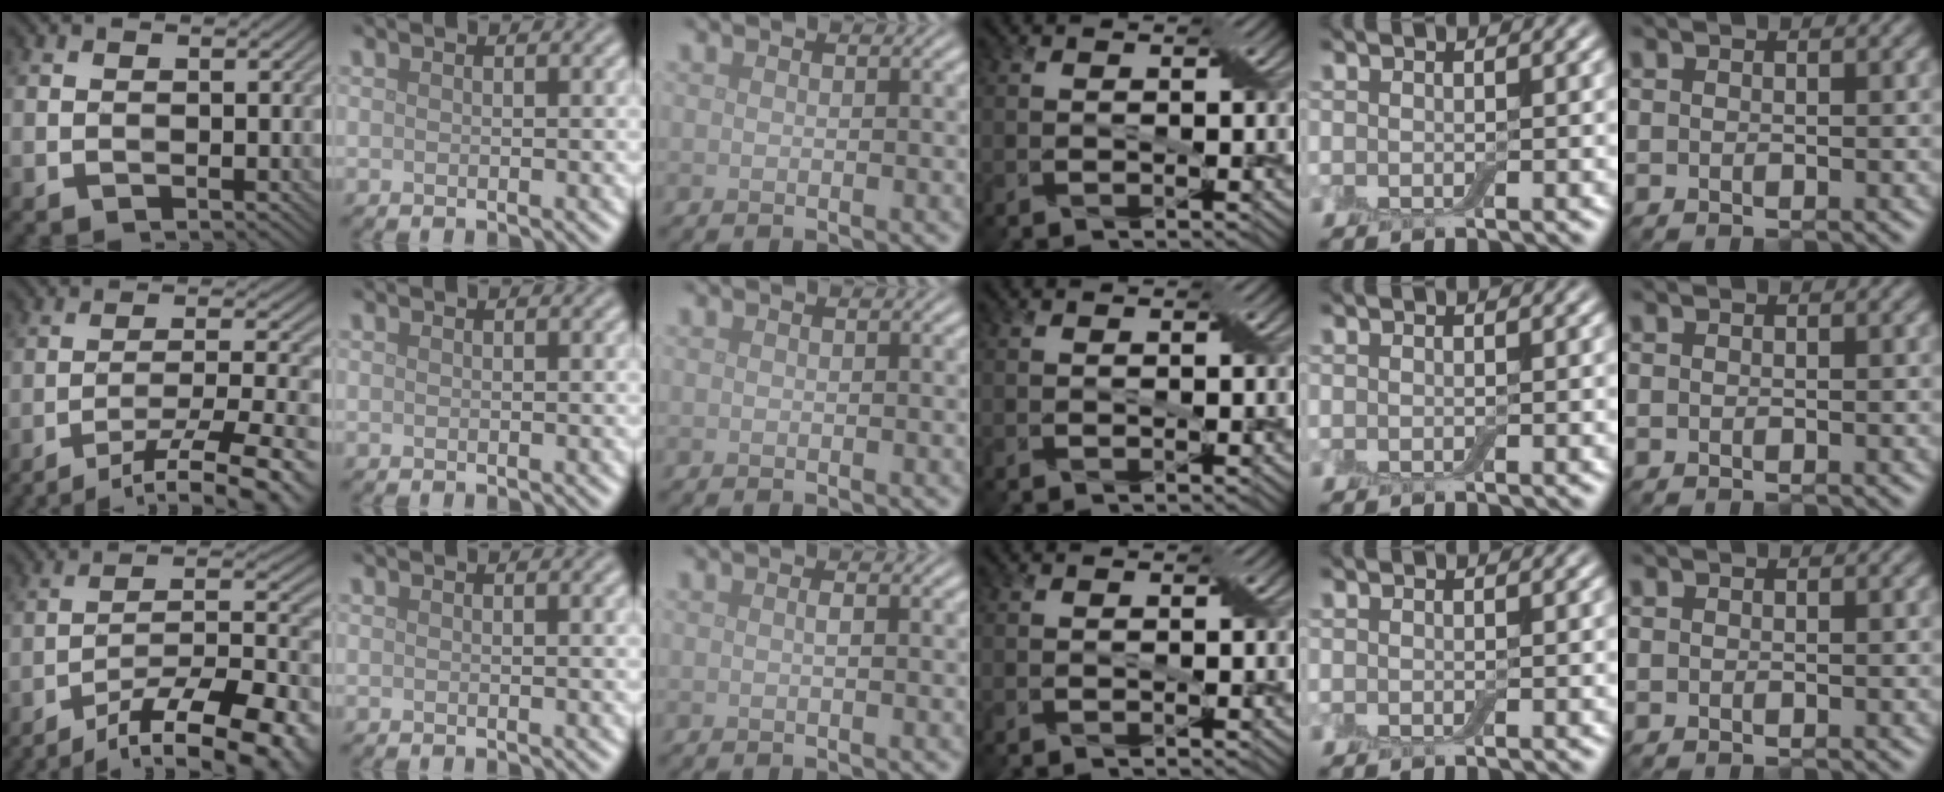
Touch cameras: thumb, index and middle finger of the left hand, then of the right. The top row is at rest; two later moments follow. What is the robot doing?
{"motion": "pour", "object": "bottle"}